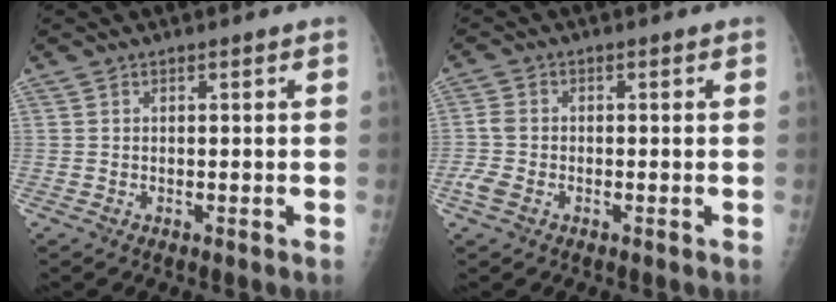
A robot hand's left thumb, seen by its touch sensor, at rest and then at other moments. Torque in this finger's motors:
{"motor_torque": [-0.19, 1.06, 0.03, 0.02, 0.13]}